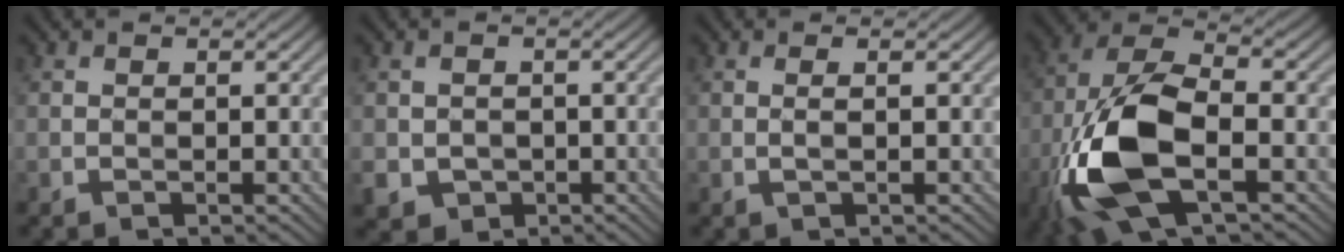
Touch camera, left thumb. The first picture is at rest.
{"total": 3.2, "force": [-1.1, 2.8, 1.0], "torque": [-0.036, -0.015, -0.018]}
{"total": 1.0, "force": [0.0, -0.2, 1.0], "torque": [-0.022, 0.003, -0.001]}
{"total": 13.8, "force": [-4.7, 6.0, 11.5], "torque": [-0.274, -0.009, -0.098]}